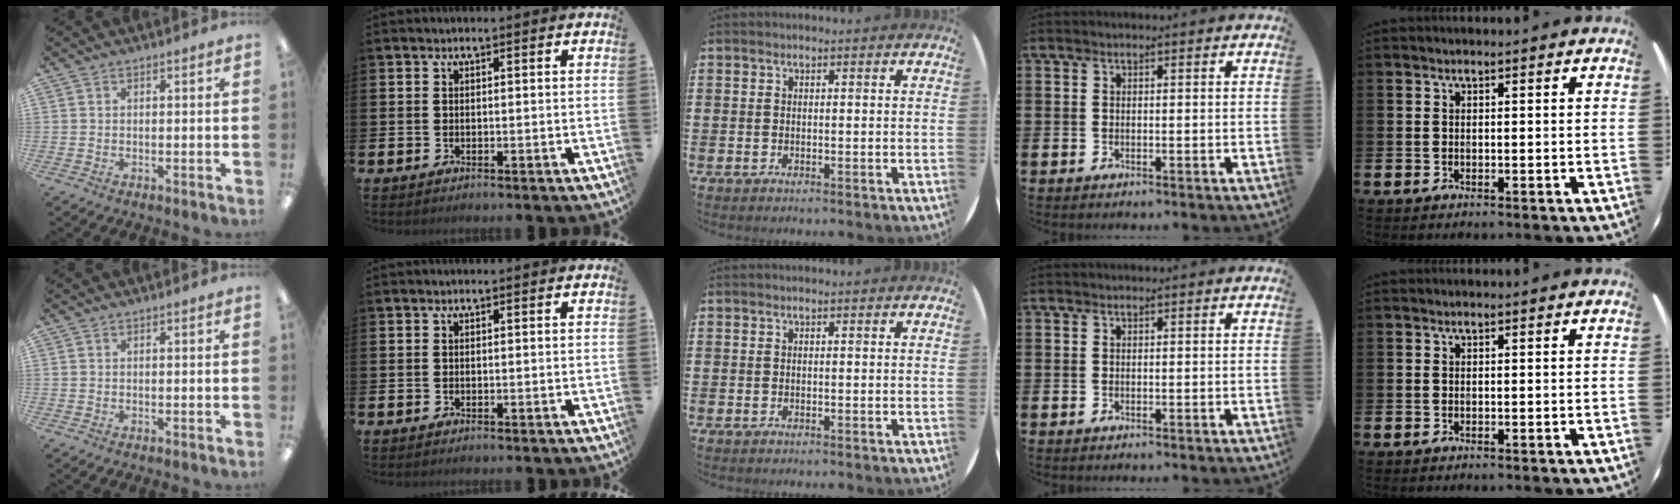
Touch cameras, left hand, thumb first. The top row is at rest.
{}